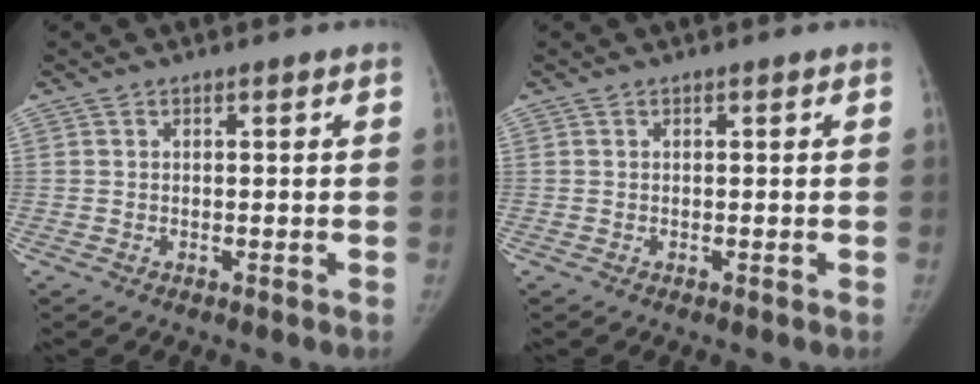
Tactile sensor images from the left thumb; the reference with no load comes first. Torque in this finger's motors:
{"motor_torque": [0.00, 0.00, 0.03, 0.01, 0.00]}